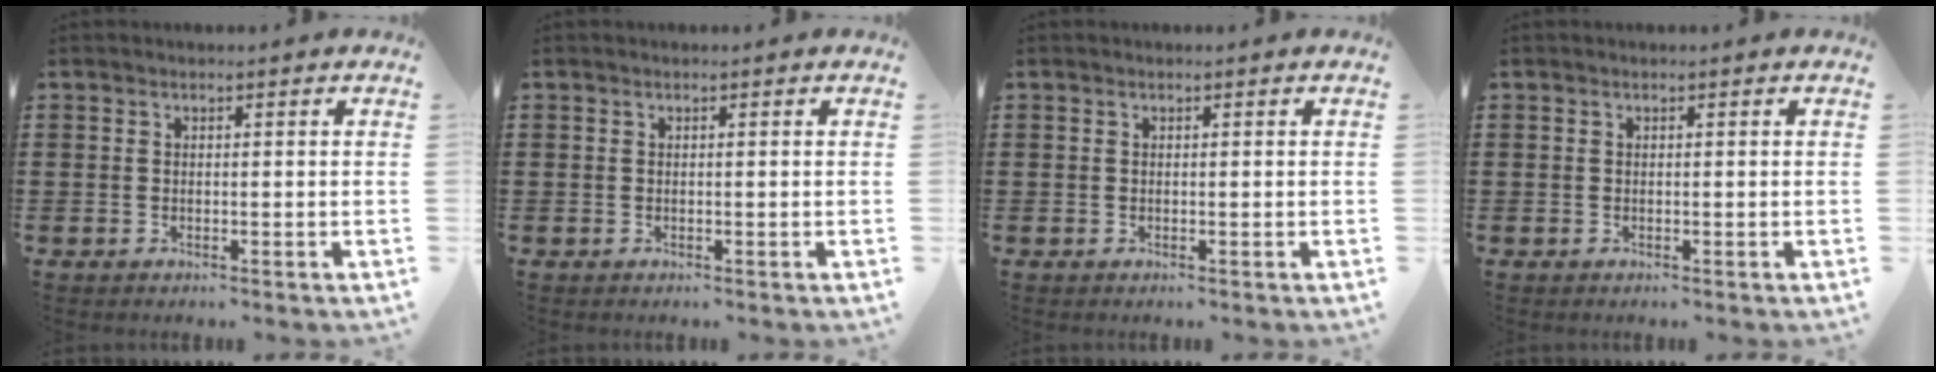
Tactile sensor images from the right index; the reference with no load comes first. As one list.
[{"total": 0.0}, {"total": 0.0}, {"total": 0.0}]